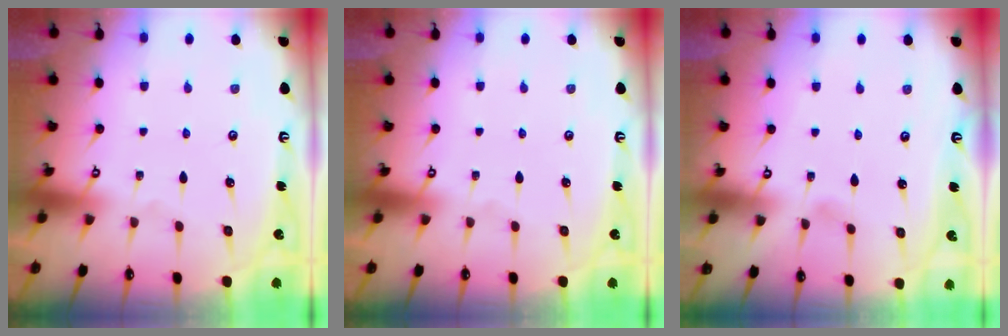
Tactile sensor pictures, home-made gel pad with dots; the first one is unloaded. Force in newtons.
{"total": 0.0}
{"total": 2.8, "press": 2.8, "slide": 0.3}